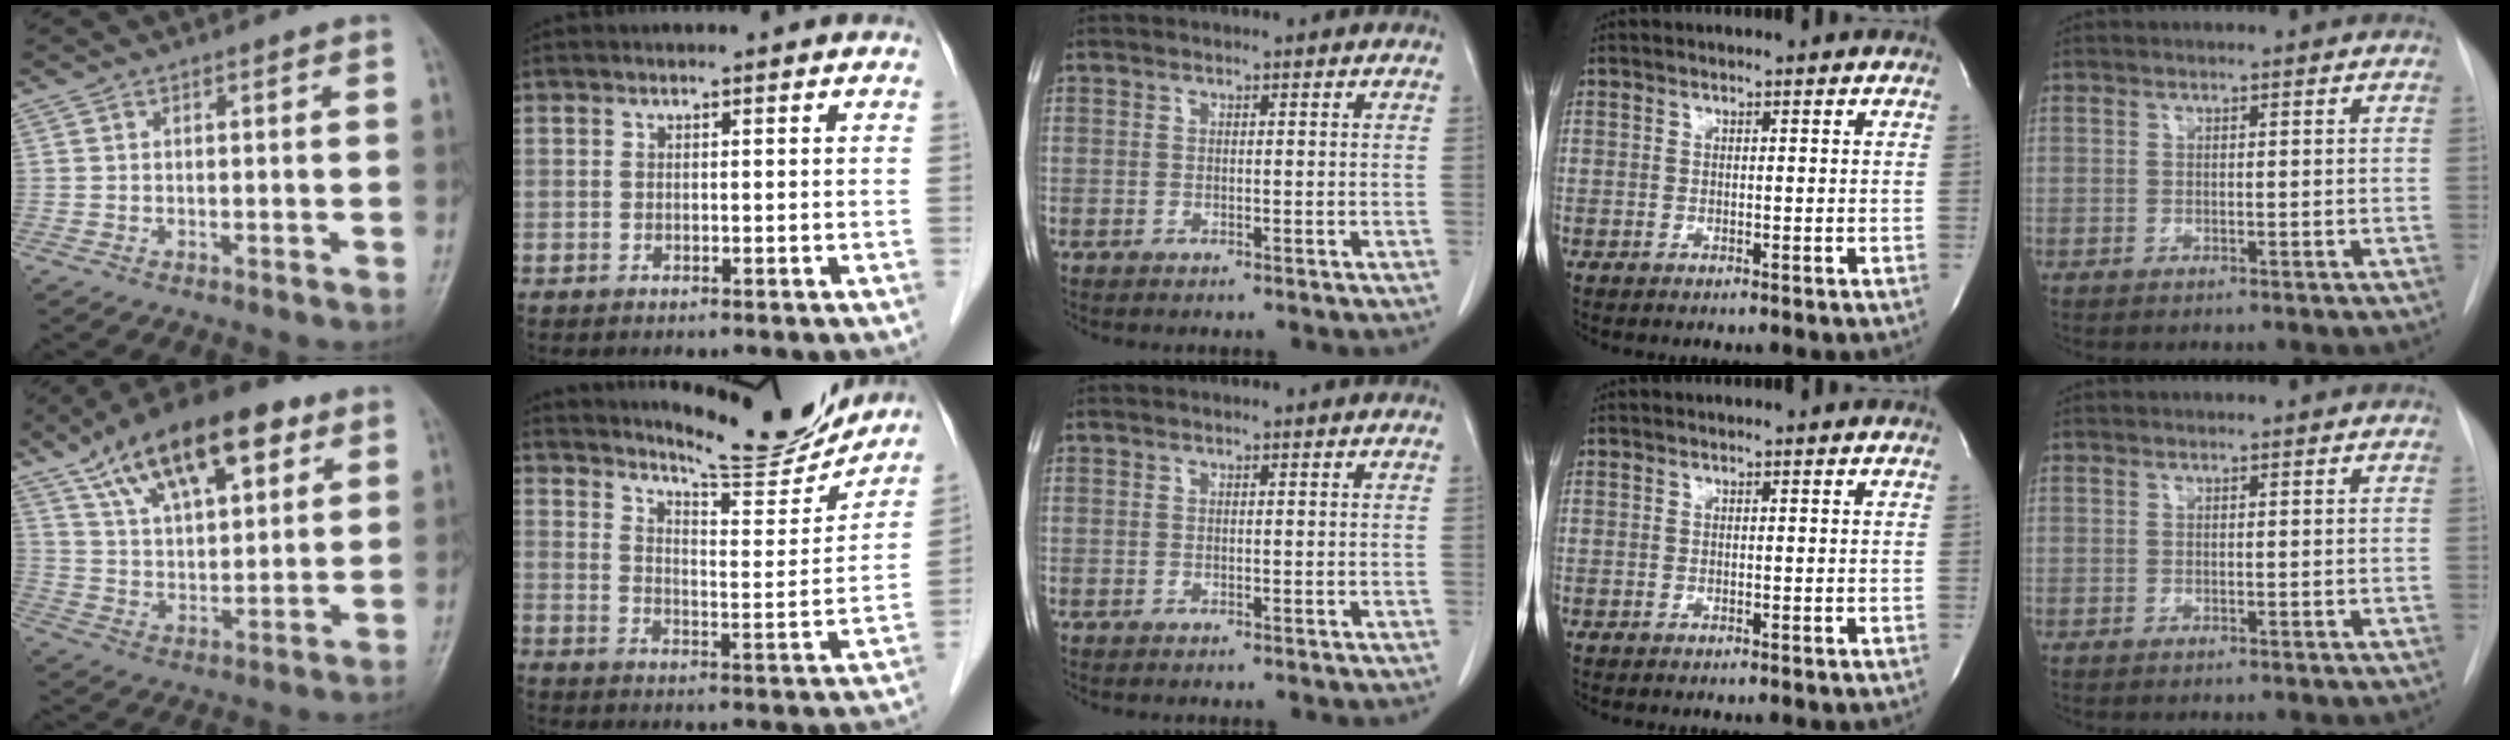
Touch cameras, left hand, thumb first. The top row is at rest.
{"thumb": {"total": 20.1, "force": [10.8, 8.8, 14.4], "torque": [-0.207, -0.022, 0.185]}, "index": {"total": 15.4, "force": [14.7, 0.9, 4.6], "torque": [-0.074, -0.040, 0.199]}}